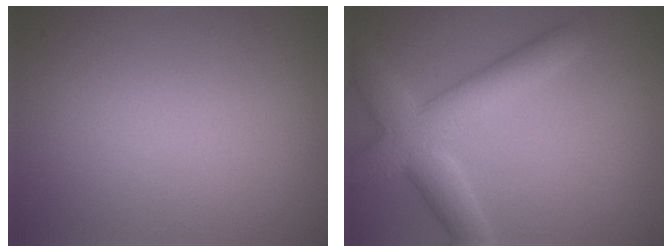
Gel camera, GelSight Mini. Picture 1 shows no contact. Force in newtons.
{"total": 5.8, "press": 5.8, "slide": 0.3}